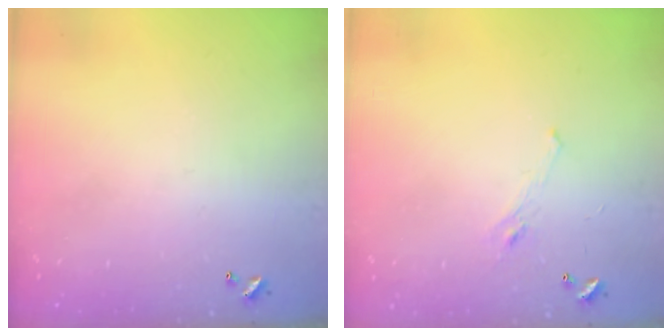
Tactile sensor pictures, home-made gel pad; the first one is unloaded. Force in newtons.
{"total": 1.2, "press": 0.8, "slide": 0.9}